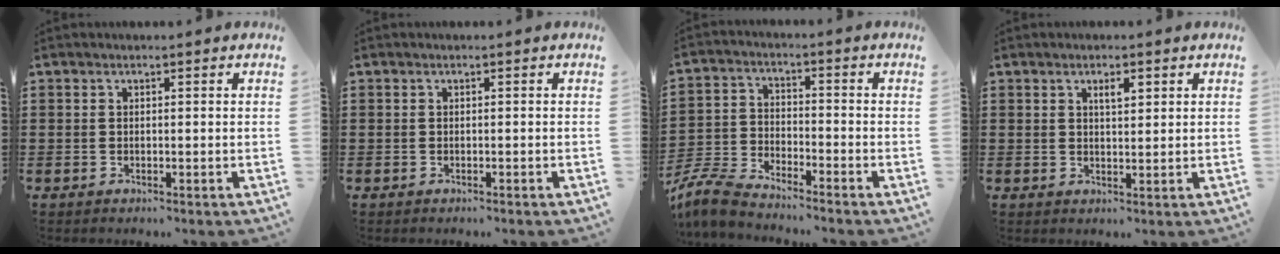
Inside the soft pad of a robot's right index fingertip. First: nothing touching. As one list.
[{"total": 0.0}, {"total": 6.3, "force": [-6.0, 0.5, 1.6], "torque": [-0.057, -0.003, -0.125]}, {"total": 2.1, "force": [0.9, 0.7, 1.7], "torque": [-0.028, 0.002, 0.012]}]